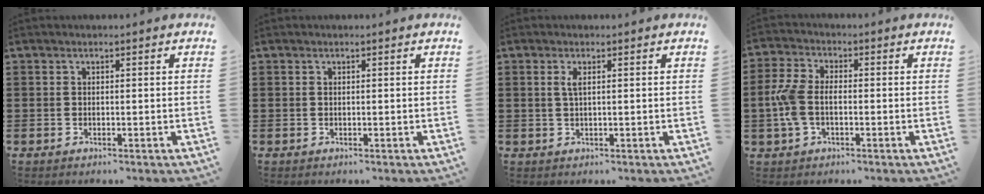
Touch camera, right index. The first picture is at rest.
{"total": 0.0}
{"total": 1.5, "force": [0.4, 0.3, 1.4], "torque": [-0.029, 0.002, 0.006]}
{"total": 5.5, "force": [-0.9, 3.4, 4.3], "torque": [-0.122, -0.008, -0.027]}